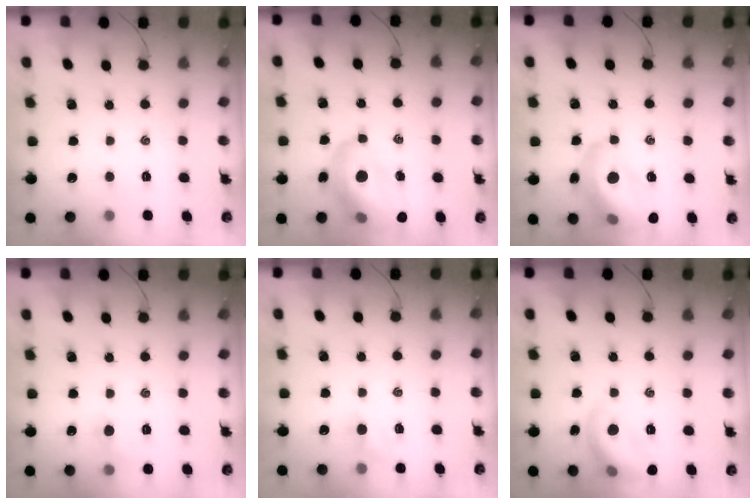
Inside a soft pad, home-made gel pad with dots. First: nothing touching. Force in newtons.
{"total": 14.9, "press": 14.3, "slide": 4.2}
{"total": 16.8, "press": 16.5, "slide": 3.2}
{"total": 4.3, "press": 4.0, "slide": 1.4}
{"total": 2.9, "press": 2.7, "slide": 0.9}
{"total": 11.2, "press": 11.1, "slide": 0.4}